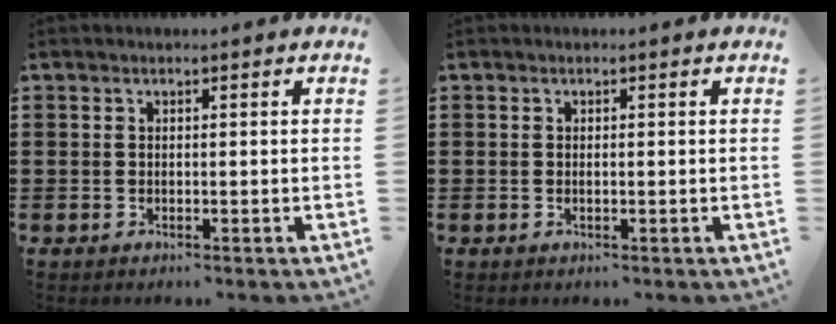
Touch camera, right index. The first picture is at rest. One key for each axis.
{"total": 0.5, "fx": 0.0, "fy": 0.1, "fz": 0.5, "tx": -0.011, "ty": -0.003, "tz": 0.000}